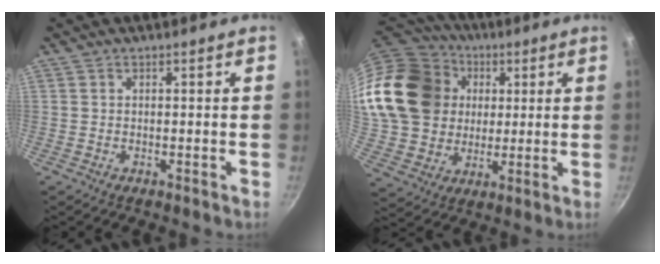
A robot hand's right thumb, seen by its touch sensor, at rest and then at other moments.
{"total": 25.1, "force": [6.2, 20.5, 13.1], "torque": [-0.246, 0.019, 0.128]}